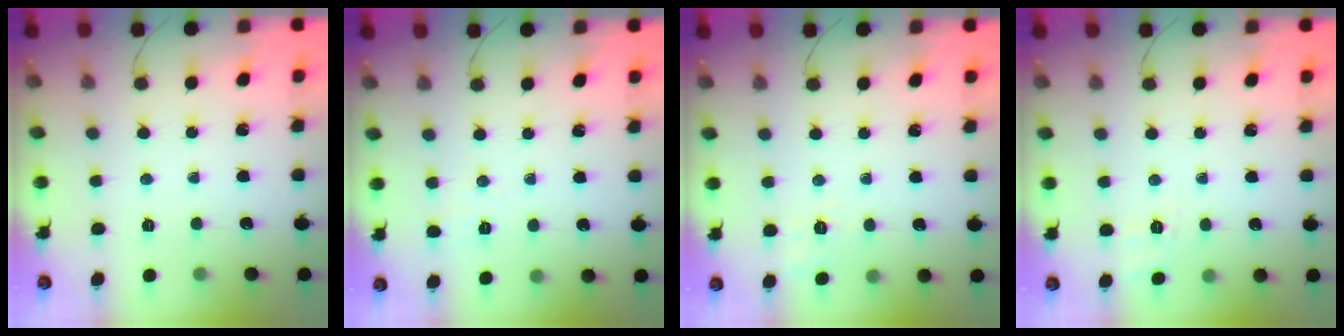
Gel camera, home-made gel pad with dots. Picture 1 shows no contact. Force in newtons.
{"total": 1.3, "press": 0.5, "slide": 1.3}
{"total": 1.7, "press": 0.1, "slide": 1.7}
{"total": 2.6, "press": 1.6, "slide": 2.1}